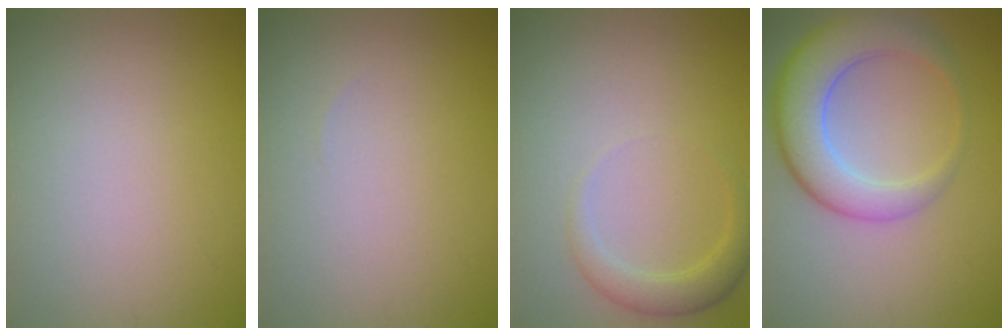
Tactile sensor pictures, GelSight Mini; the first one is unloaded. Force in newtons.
{"total": 0.0}
{"total": 2.2, "press": 2.2, "slide": 0.2}
{"total": 6.5, "press": 6.5, "slide": 0.4}